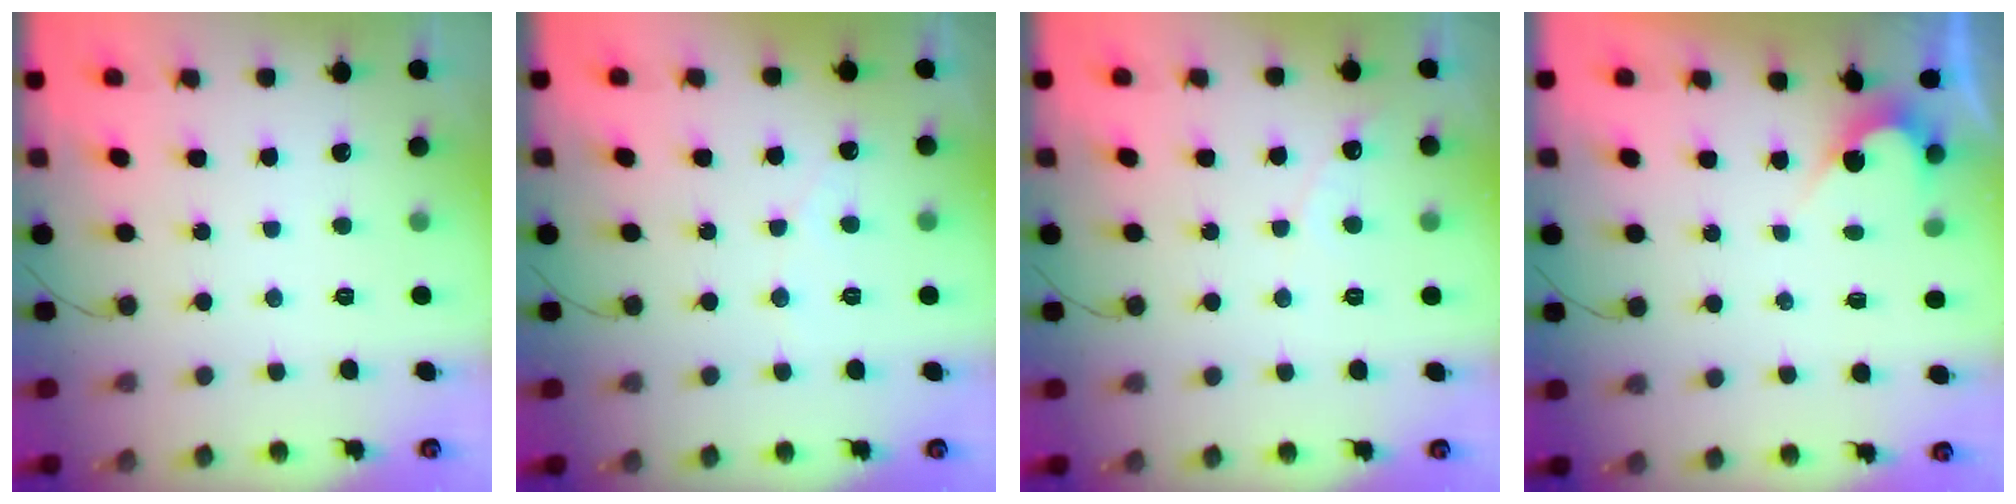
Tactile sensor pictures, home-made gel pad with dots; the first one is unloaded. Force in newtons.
{"total": 2.1, "press": 2.1, "slide": 0.1}
{"total": 3.6, "press": 3.6, "slide": 0.3}
{"total": 2.7, "press": 2.7, "slide": 0.1}